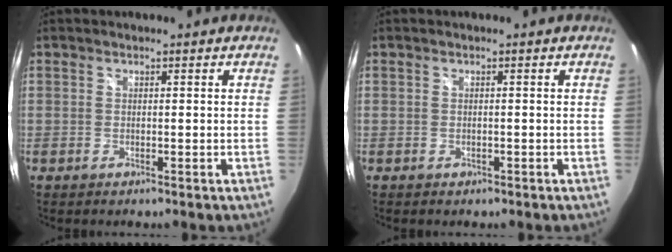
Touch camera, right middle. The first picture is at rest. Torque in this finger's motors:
{"motor_torque": [-0.11, -0.05, 0.03, 0.01]}